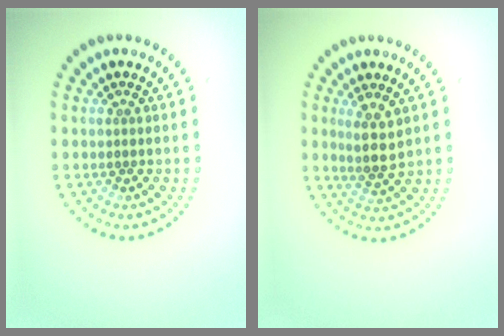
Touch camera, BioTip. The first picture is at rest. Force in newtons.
{"total": 2.6, "press": 2.2, "slide": 1.3}